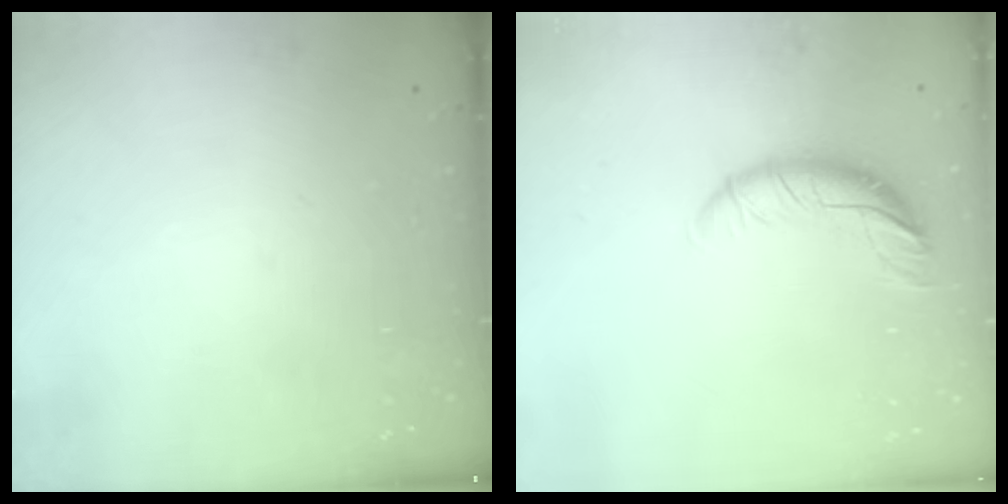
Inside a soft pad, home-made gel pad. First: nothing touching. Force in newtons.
{"total": 10.1, "press": 10.0, "slide": 0.8}